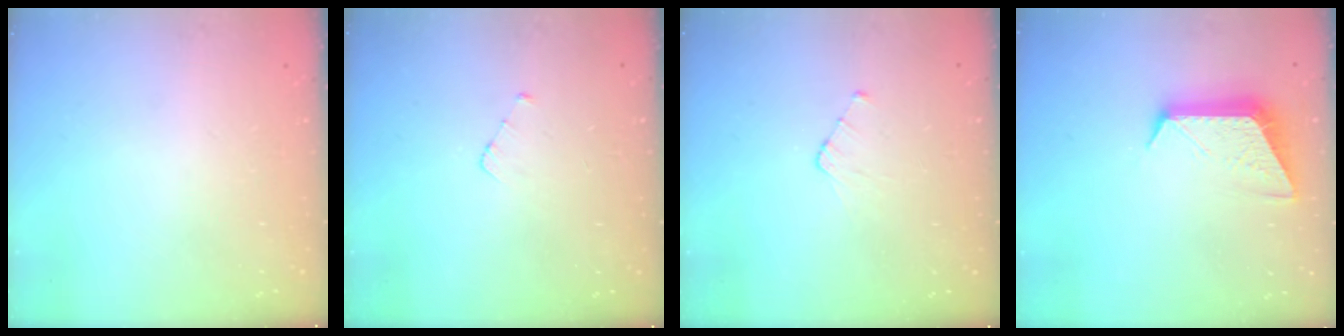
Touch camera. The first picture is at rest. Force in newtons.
{"total": 2.9, "press": 2.9, "slide": 0.2}
{"total": 2.5, "press": 2.5, "slide": 0.3}
{"total": 10.1, "press": 10.1, "slide": 0.0}